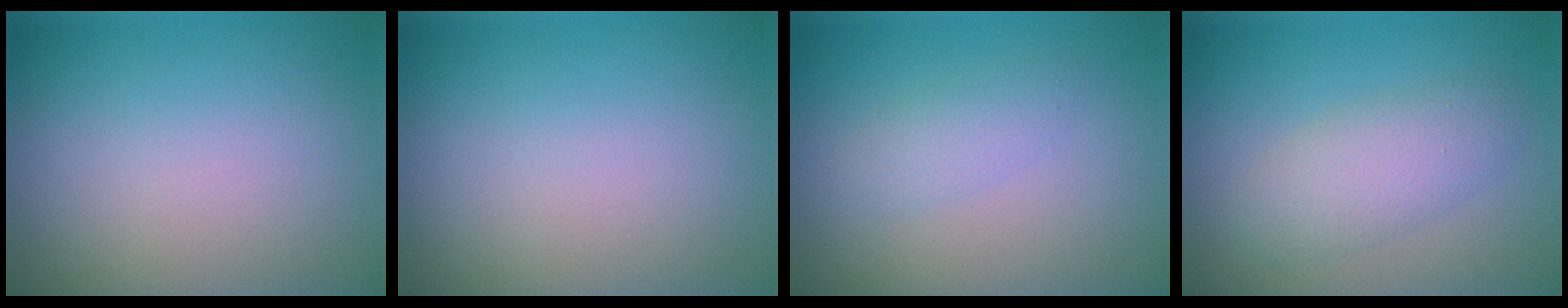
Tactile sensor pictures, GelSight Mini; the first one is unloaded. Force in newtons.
{"total": 0.0}
{"total": 1.7, "press": 1.7, "slide": 0.1}
{"total": 3.3, "press": 3.3, "slide": 0.2}